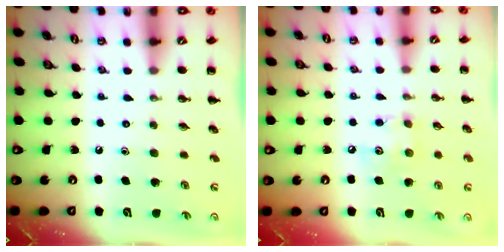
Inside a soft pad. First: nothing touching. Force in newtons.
{"total": 5.7, "press": 5.6, "slide": 1.0}